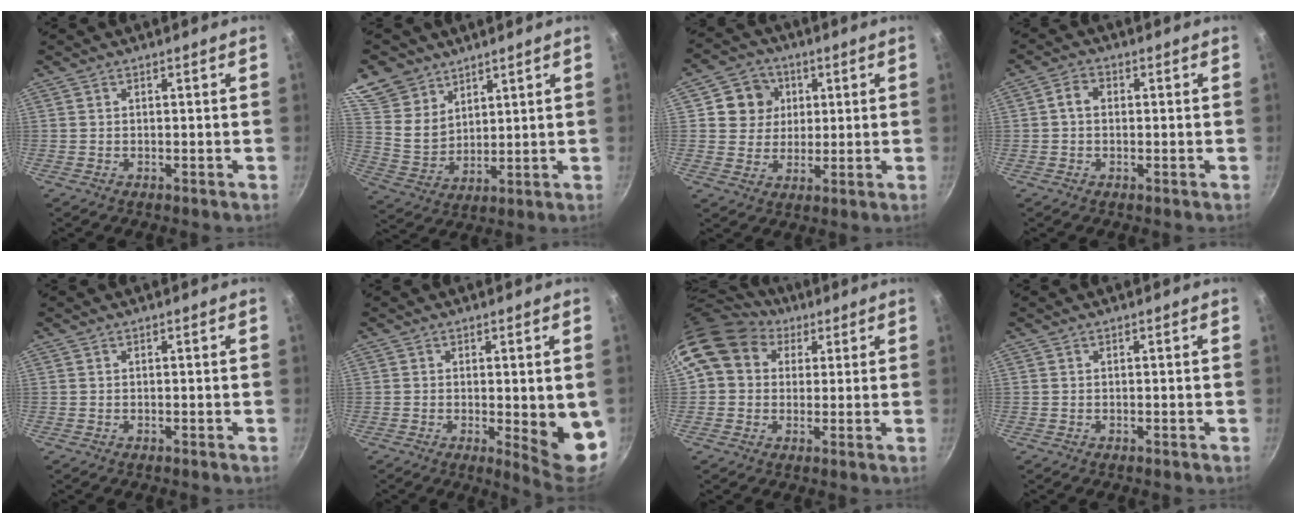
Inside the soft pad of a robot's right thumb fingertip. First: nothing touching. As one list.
[{"total": 11.5, "force": [7.9, 7.6, 3.4], "torque": [-0.036, -0.039, 0.160]}, {"total": 8.3, "force": [2.3, 7.6, 2.4], "torque": [-0.002, 0.006, 0.034]}, {"total": 3.1, "force": [0.2, 2.4, 2.0], "torque": [-0.033, 0.009, -0.004]}, {"total": 0.0}, {"total": 9.4, "force": [-0.9, 2.9, 8.9], "torque": [-0.092, -0.014, -0.005]}, {"total": 11.9, "force": [5.6, 9.3, 4.8], "torque": [-0.064, 0.003, 0.087]}, {"total": 0.0}]